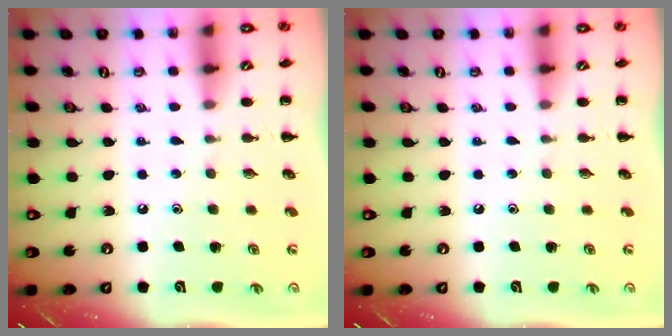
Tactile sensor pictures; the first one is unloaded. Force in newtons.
{"total": 0.0}